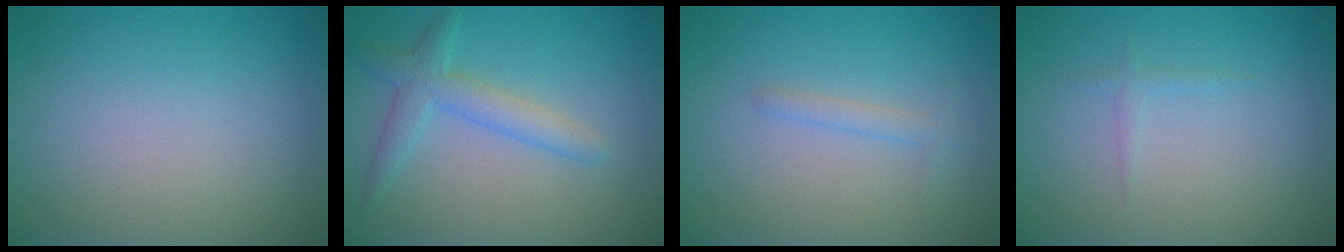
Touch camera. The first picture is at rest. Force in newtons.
{"total": 2.1, "press": 2.1, "slide": 0.1}
{"total": 1.2, "press": 1.2, "slide": 0.0}
{"total": 0.6, "press": 0.6, "slide": 0.0}